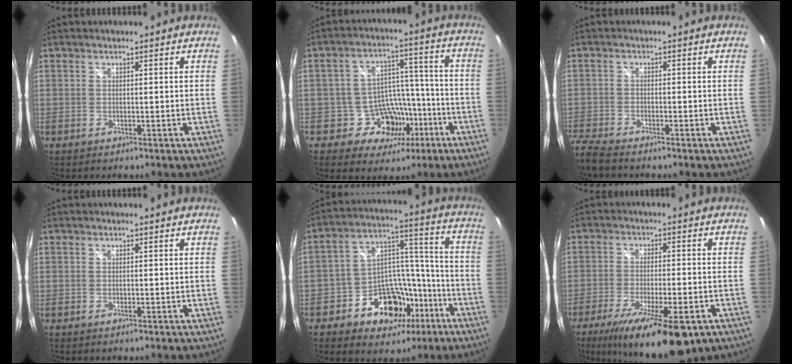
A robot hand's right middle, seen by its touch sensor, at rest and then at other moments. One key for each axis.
{"total": 10.6, "fx": -5.2, "fy": 8.5, "fz": 3.7, "tx": -0.070, "ty": 0.035, "tz": -0.063}
{"total": 5.3, "fx": -4.8, "fy": 0.6, "fz": 2.1, "tx": -0.068, "ty": -0.021, "tz": -0.093}
{"total": 0.0}
{"total": 15.2, "fx": -7.9, "fy": 11.0, "fz": 6.9, "tx": -0.126, "ty": 0.056, "tz": -0.102}
{"total": 17.3, "fx": -10.7, "fy": 4.9, "fz": 12.6, "tx": -0.234, "ty": -0.051, "tz": -0.166}